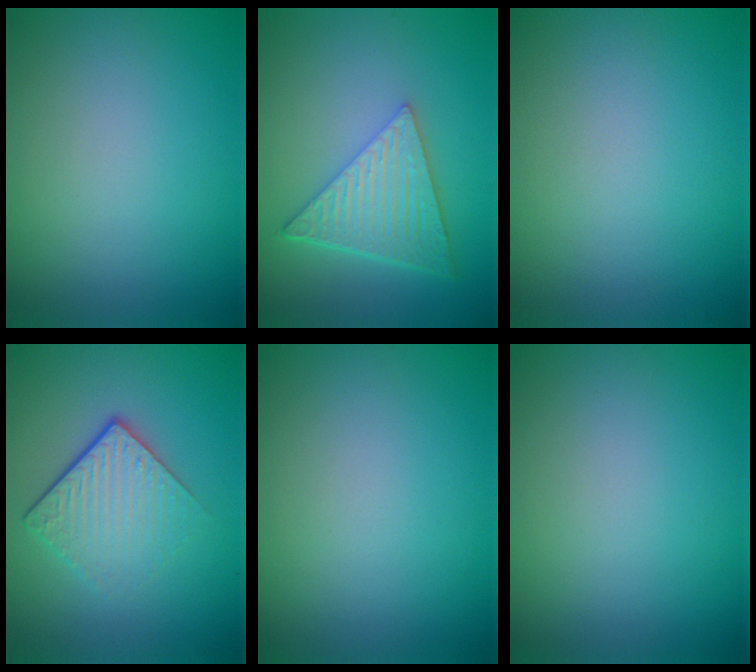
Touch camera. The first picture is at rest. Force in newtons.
{"total": 6.7, "press": 4.8, "slide": 4.7}
{"total": 0.0}
{"total": 4.4, "press": 2.7, "slide": 3.5}
{"total": 0.0}
{"total": 0.0}